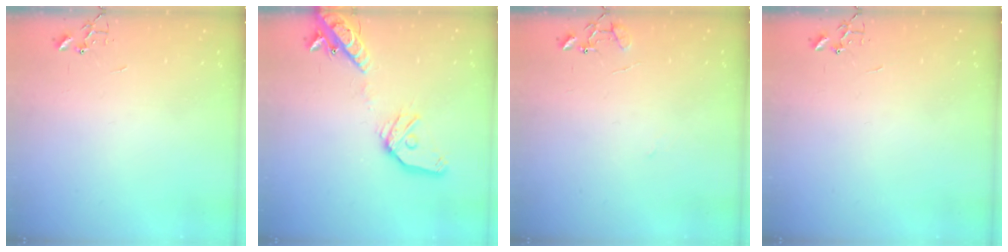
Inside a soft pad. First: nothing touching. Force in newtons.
{"total": 17.4, "press": 17.1, "slide": 3.1}
{"total": 8.7, "press": 8.7, "slide": 0.8}
{"total": 0.0}